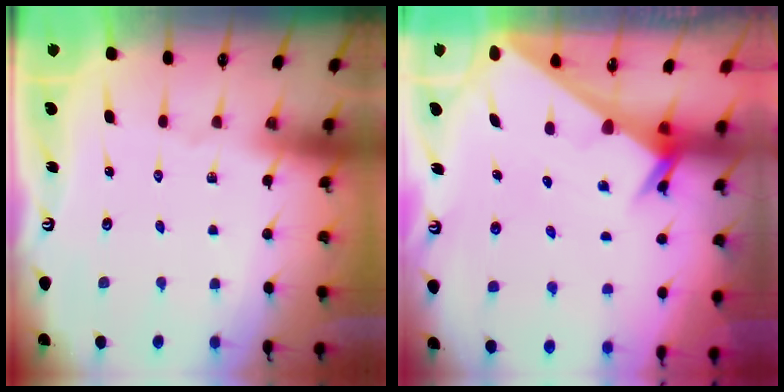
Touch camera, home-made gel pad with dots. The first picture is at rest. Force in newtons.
{"total": 2.3, "press": 2.3, "slide": 0.1}